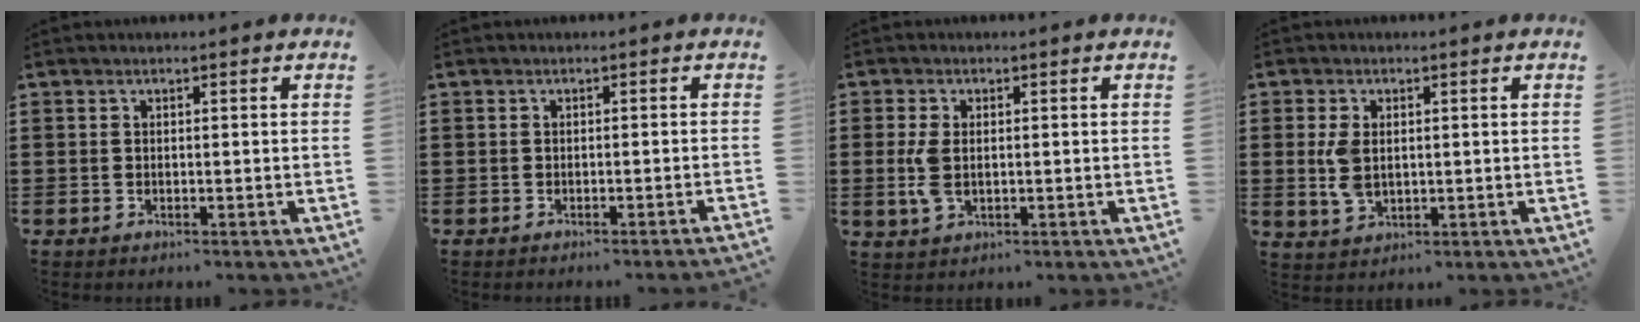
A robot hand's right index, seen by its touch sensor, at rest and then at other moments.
{"total": 0.8, "force": [-0.7, -0.3, 0.3], "torque": [-0.005, -0.001, -0.014]}
{"total": 4.3, "force": [0.0, 2.4, 3.6], "torque": [-0.091, -0.002, -0.006]}
{"total": 4.3, "force": [0.3, 2.7, 3.4], "torque": [-0.092, -0.001, -0.001]}